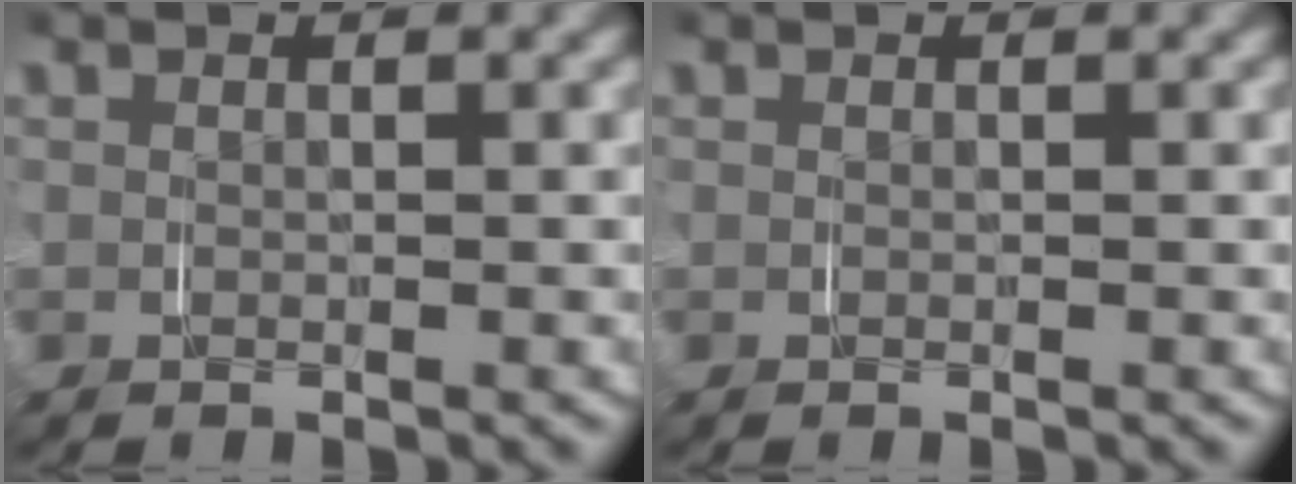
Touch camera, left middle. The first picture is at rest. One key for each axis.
{"total": 0.0}